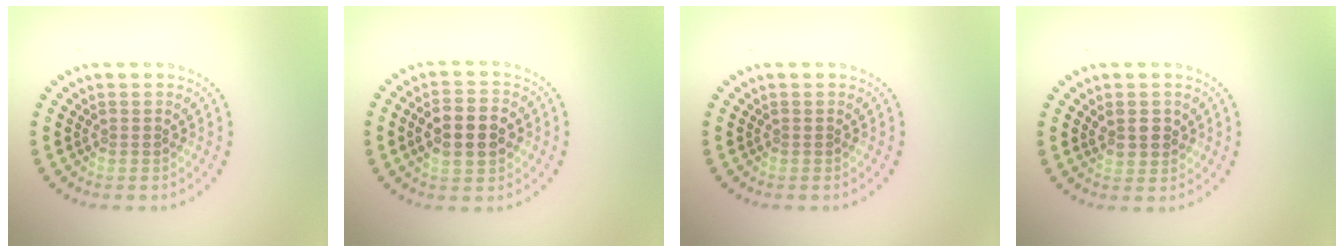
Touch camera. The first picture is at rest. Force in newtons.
{"total": 4.4, "press": 4.4, "slide": 0.4}
{"total": 0.0}
{"total": 1.6, "press": 1.6, "slide": 0.5}